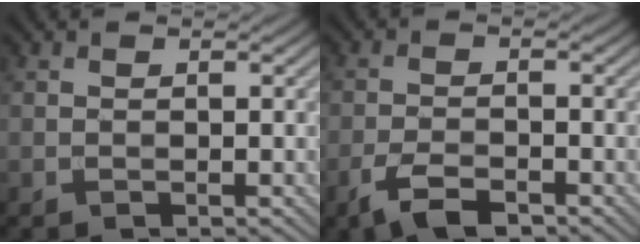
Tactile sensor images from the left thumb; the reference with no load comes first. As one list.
[{"total": 4.9, "force": [-3.2, 1.8, 3.2], "torque": [-0.063, -0.002, -0.062]}]